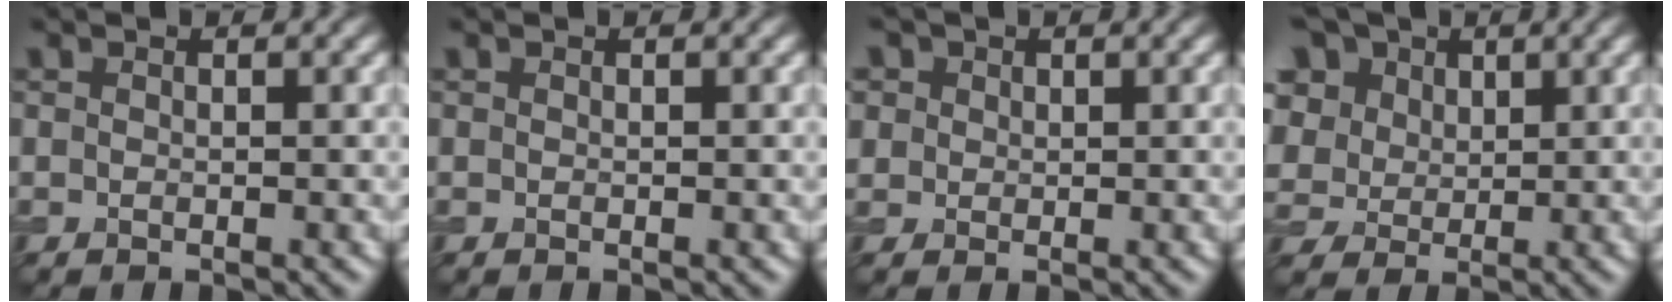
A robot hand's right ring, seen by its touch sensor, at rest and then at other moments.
{"total": 0.0}
{"total": 3.6, "force": [1.8, 2.8, 1.2], "torque": [-0.037, 0.010, 0.028]}
{"total": 11.6, "force": [5.3, 8.6, 5.7], "torque": [-0.148, 0.033, 0.083]}